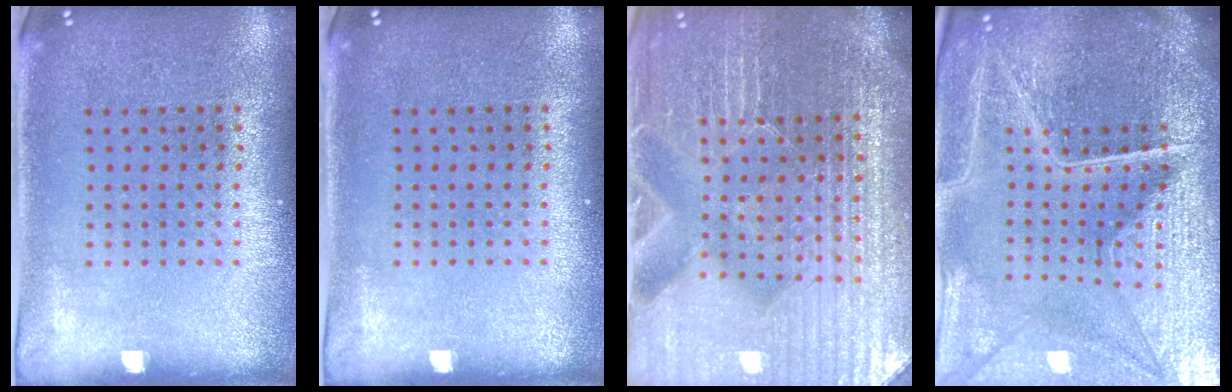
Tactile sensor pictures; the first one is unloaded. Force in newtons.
{"total": 0.0}
{"total": 5.7, "press": 5.2, "slide": 2.3}
{"total": 6.5, "press": 5.8, "slide": 3.1}